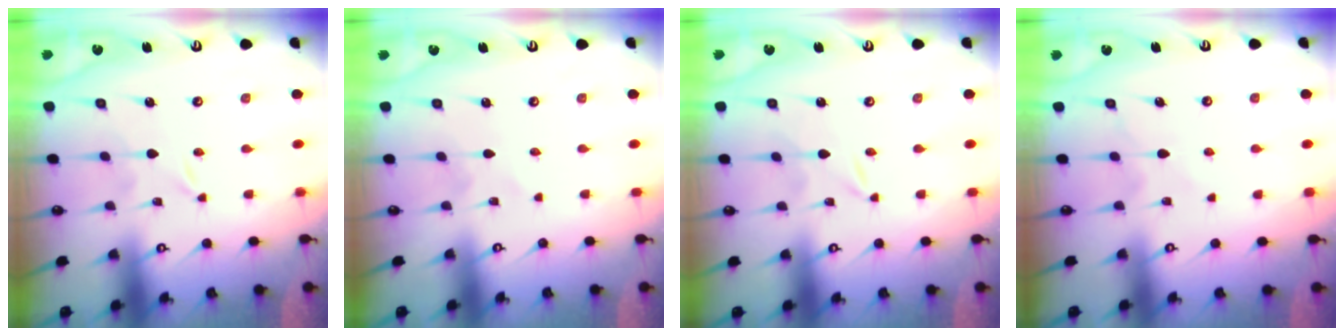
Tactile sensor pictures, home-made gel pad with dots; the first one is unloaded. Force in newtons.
{"total": 0.6, "press": 0.6, "slide": 0.1}
{"total": 0.0}
{"total": 5.3, "press": 5.2, "slide": 0.5}